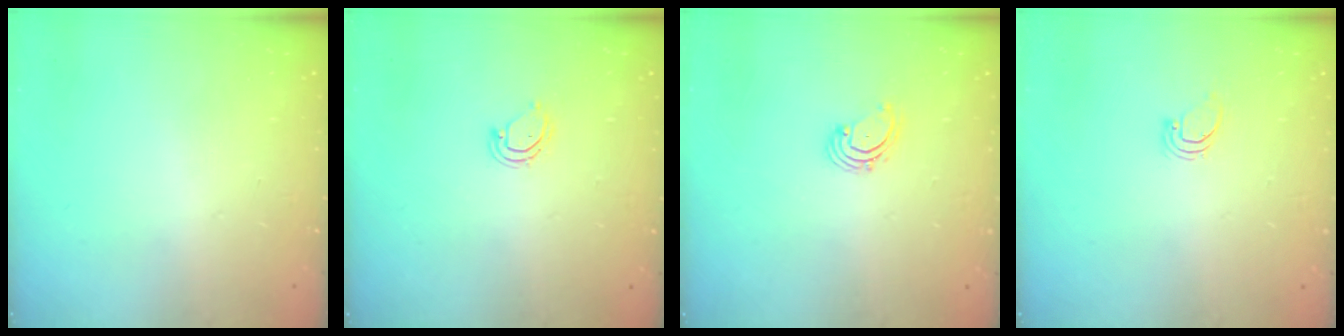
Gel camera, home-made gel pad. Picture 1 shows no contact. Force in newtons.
{"total": 5.2, "press": 5.2, "slide": 0.2}
{"total": 2.0, "press": 1.9, "slide": 0.6}
{"total": 0.9, "press": 0.9, "slide": 0.0}